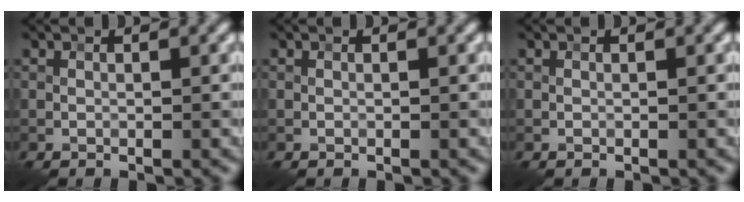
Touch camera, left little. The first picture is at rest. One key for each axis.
{"total": 0.0}
{"total": 0.0}